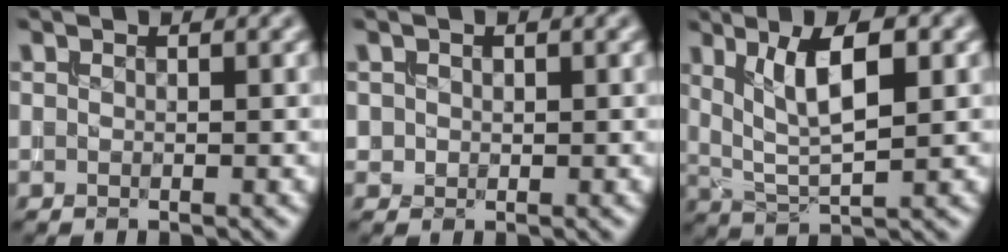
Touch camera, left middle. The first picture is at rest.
{"total": 0.6, "force": [0.1, 0.6, 0.1], "torque": [-0.001, -0.001, 0.003]}
{"total": 6.2, "force": [1.9, 1.9, 5.6], "torque": [-0.099, 0.000, 0.037]}